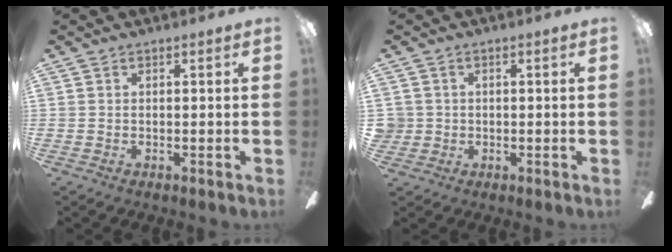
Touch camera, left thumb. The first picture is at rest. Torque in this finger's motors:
{"motor_torque": [-0.29, 0.09, -0.31, 0.16, 0.01]}